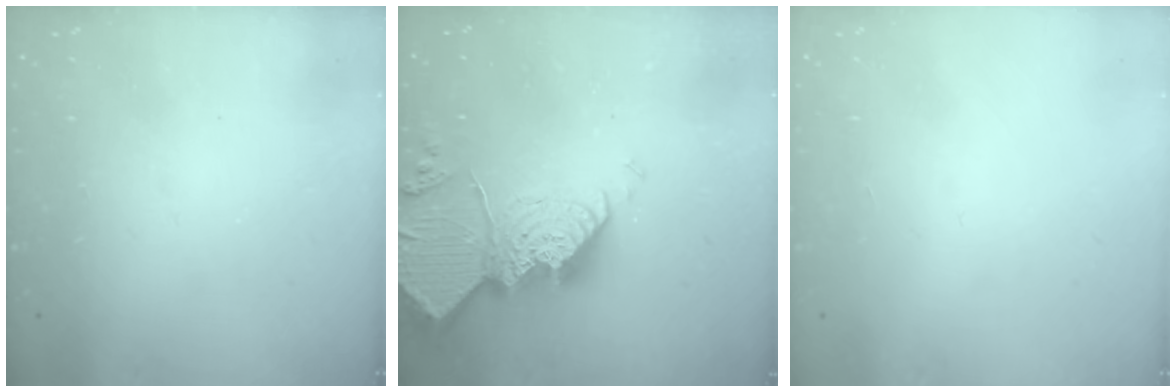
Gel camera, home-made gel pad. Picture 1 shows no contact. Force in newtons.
{"total": 23.2, "press": 23.2, "slide": 1.9}
{"total": 0.0}